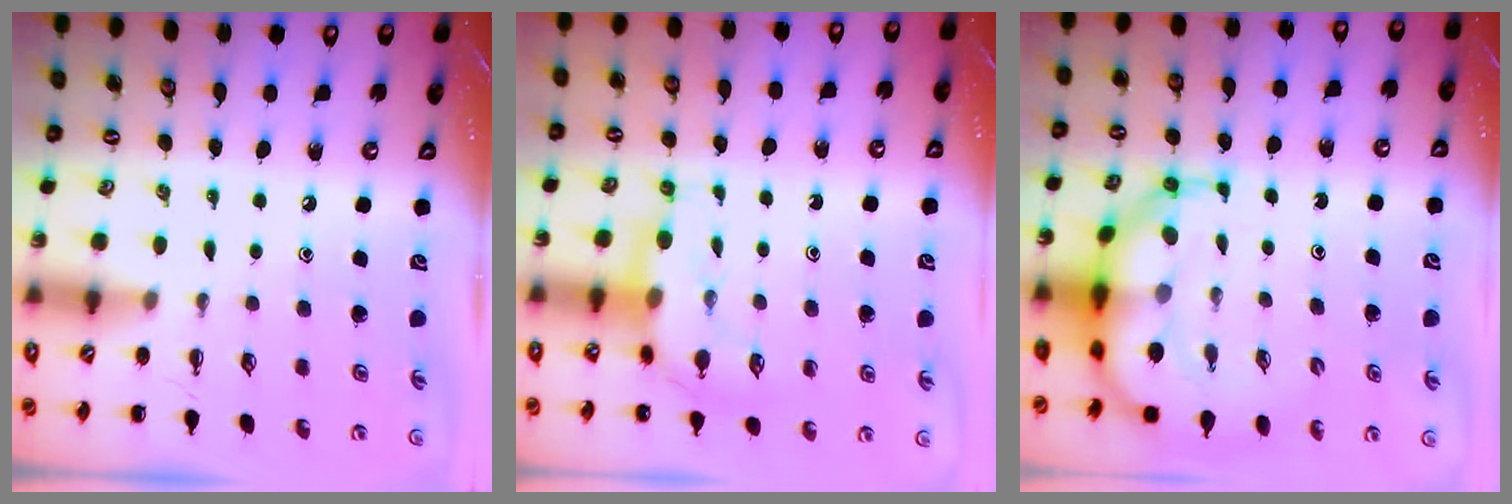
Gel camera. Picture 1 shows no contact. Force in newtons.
{"total": 7.7, "press": 7.6, "slide": 1.1}
{"total": 11.1, "press": 10.7, "slide": 3.1}